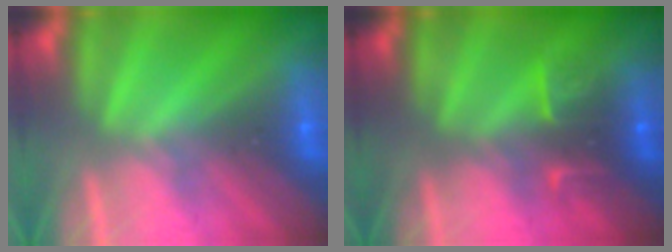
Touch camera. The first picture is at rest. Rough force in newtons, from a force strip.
{"total": 2.4}